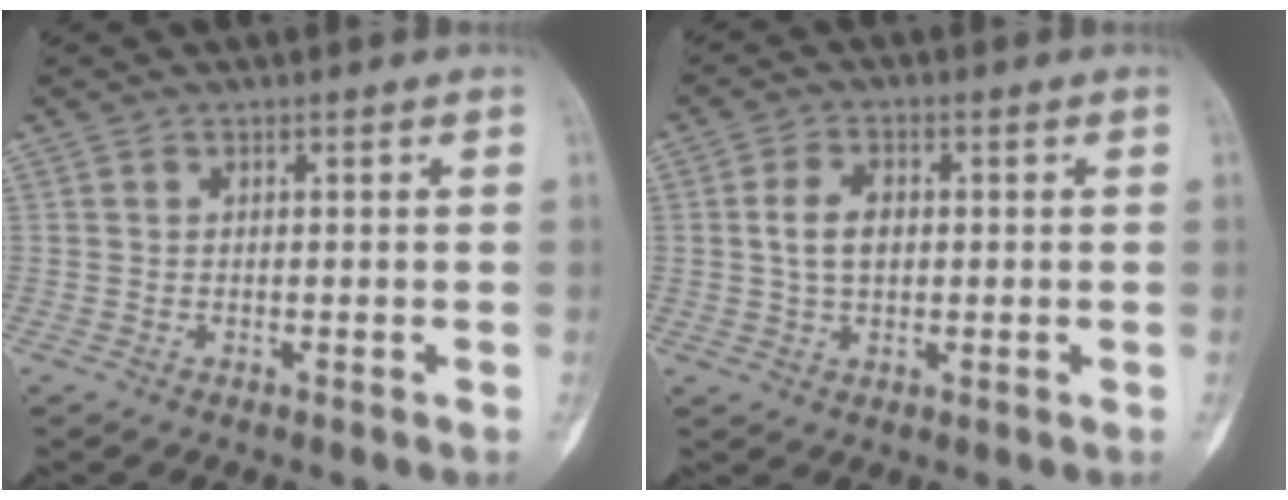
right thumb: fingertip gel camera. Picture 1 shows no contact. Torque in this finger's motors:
{"motor_torque": [0.78, 0.73, 0.21, -0.19, 0.18]}